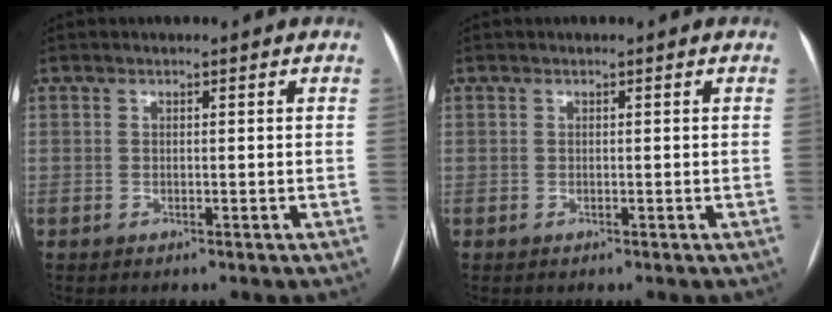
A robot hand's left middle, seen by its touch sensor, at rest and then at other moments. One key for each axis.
{"total": 0.0}